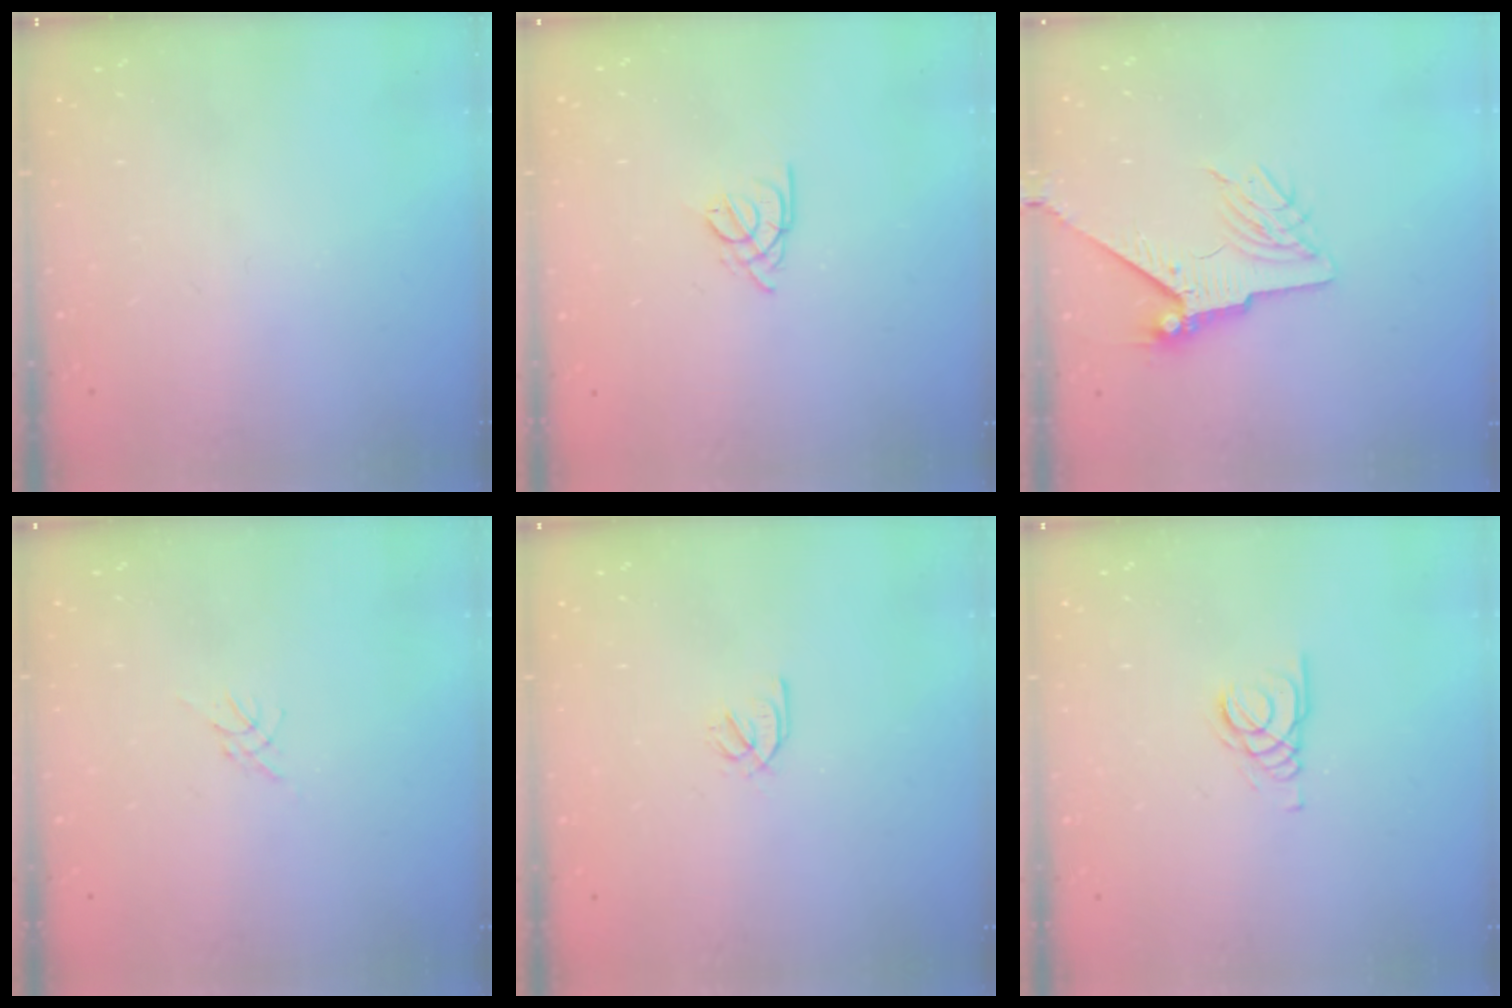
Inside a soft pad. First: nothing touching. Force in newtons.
{"total": 2.7, "press": 2.6, "slide": 0.5}
{"total": 7.0, "press": 6.9, "slide": 1.1}
{"total": 0.0}
{"total": 2.1, "press": 2.0, "slide": 0.7}
{"total": 1.6, "press": 1.6, "slide": 0.2}